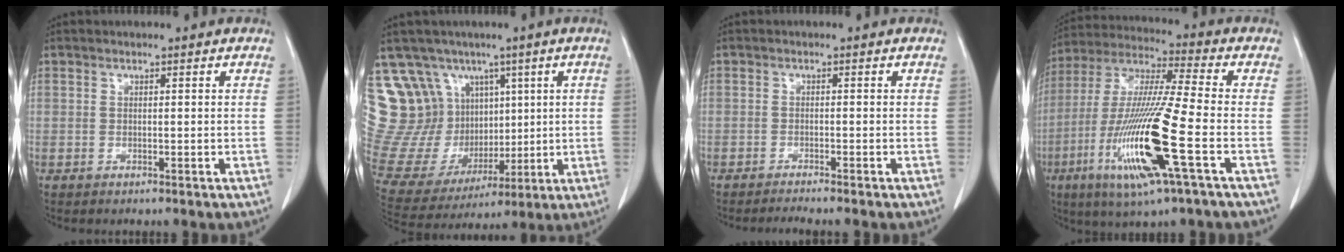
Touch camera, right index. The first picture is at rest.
{"total": 21.5, "force": [9.5, 17.2, 8.6], "torque": [-0.213, 0.068, 0.211]}
{"total": 3.3, "force": [-2.9, -0.6, 1.4], "torque": [-0.014, -0.003, -0.044]}
{"total": 18.4, "force": [-6.0, 0.5, 17.4], "torque": [-0.370, -0.024, -0.115]}